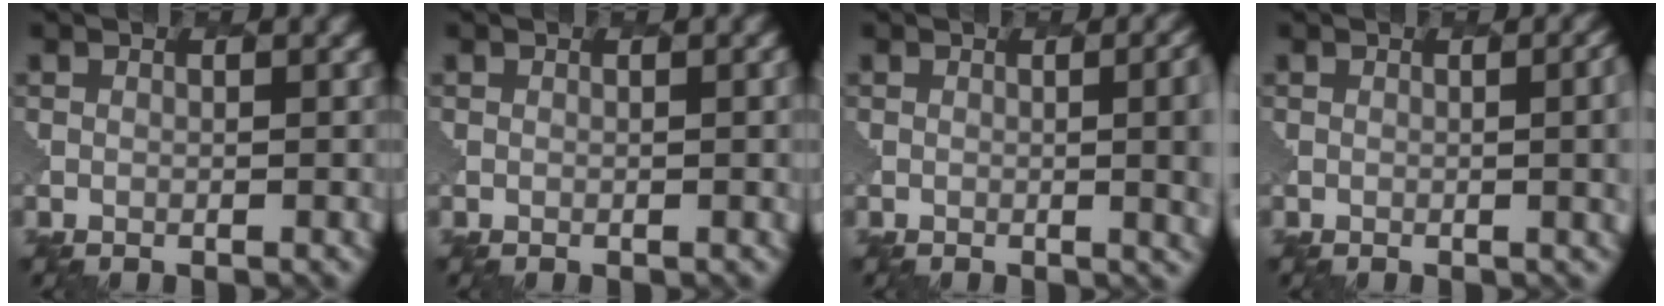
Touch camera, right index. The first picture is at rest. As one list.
[{"total": 1.3, "force": [0.2, 0.5, 1.2], "torque": [-0.003, 0.004, 0.002]}, {"total": 7.4, "force": [0.2, 3.5, 6.5], "torque": [-0.034, 0.005, -0.002]}, {"total": 5.7, "force": [0.3, 2.5, 5.1], "torque": [-0.029, 0.005, 0.000]}]